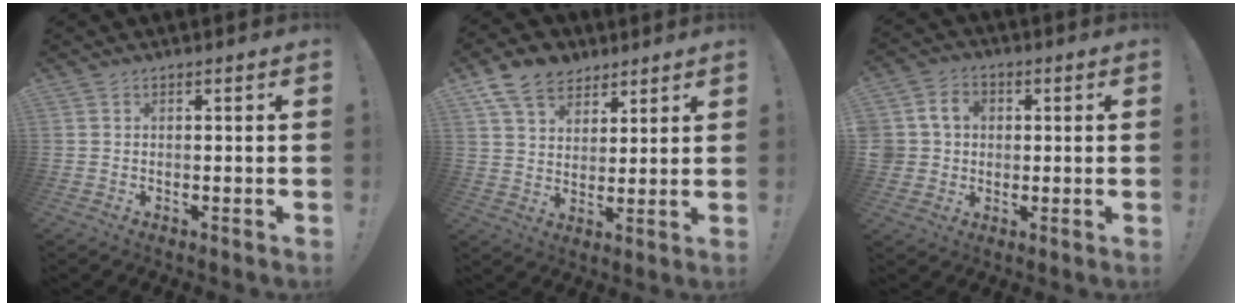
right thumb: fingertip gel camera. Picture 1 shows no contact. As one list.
[{"total": 11.5, "force": [7.5, 7.6, 4.1], "torque": [-0.074, -0.042, 0.148]}, {"total": 8.0, "force": [0.9, 7.3, 3.1], "torque": [-0.055, 0.012, 0.024]}]